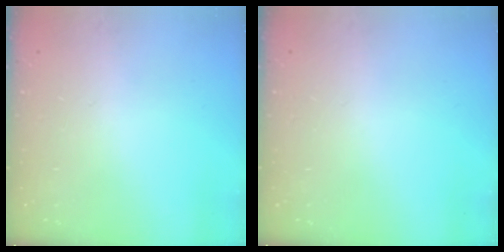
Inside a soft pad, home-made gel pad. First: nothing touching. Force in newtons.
{"total": 0.0}